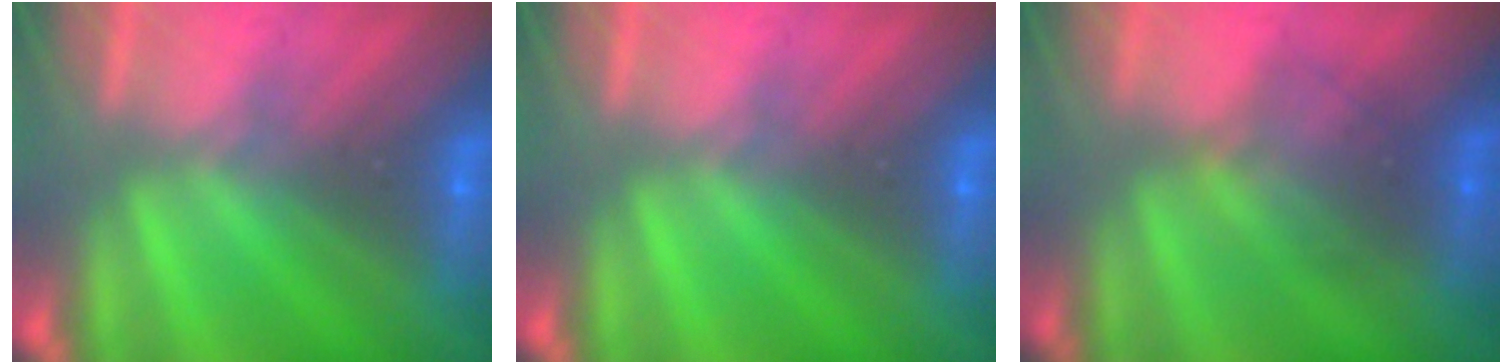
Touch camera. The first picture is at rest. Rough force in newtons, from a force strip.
{"total": 0.0}
{"total": 1.8}